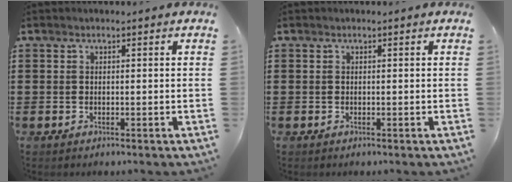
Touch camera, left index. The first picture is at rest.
{"total": 0.0}